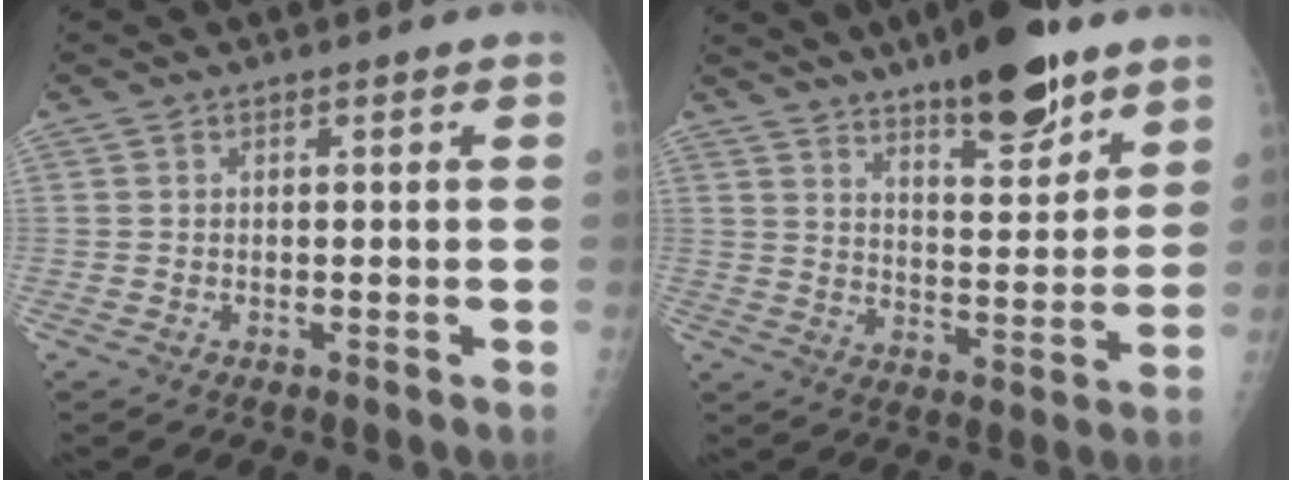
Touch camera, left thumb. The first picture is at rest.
{"total": 15.1, "force": [10.3, 4.4, 10.1], "torque": [-0.126, -0.059, 0.165]}